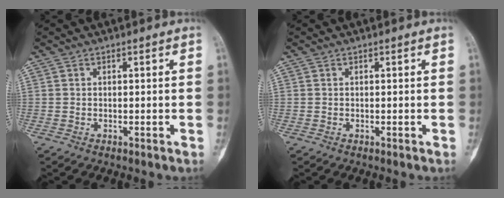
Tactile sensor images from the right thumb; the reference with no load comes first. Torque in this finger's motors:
{"motor_torque": [0.00, 0.00, 0.07, -0.06, 0.00]}